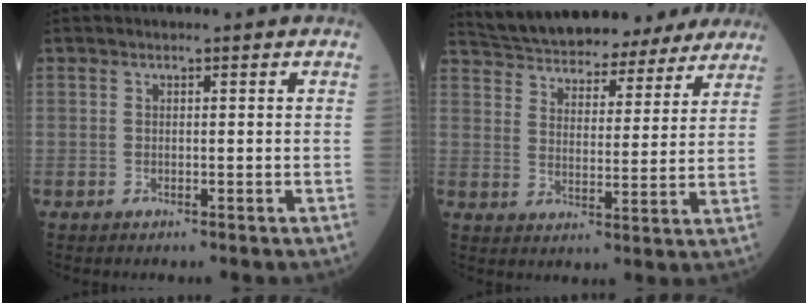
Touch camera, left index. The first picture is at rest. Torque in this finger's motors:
{"motor_torque": [1.00, -1.14, 0.55, 0.10]}